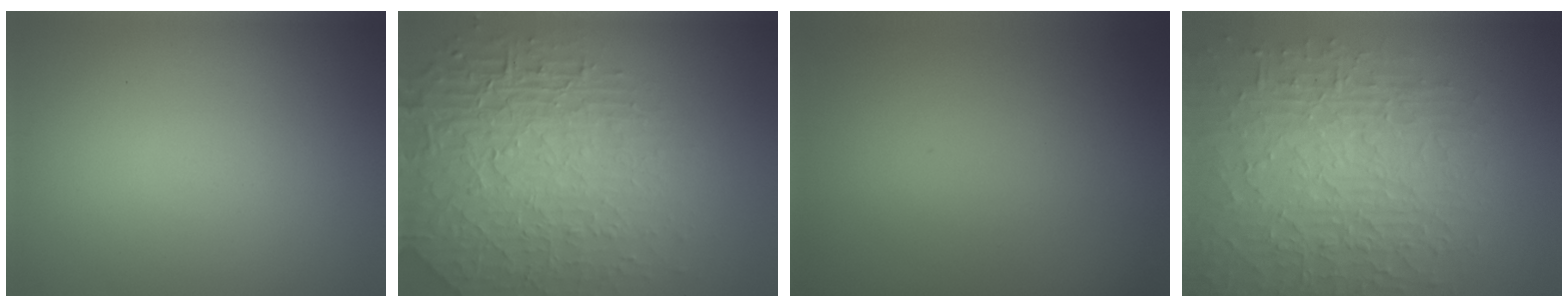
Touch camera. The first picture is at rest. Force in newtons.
{"total": 8.9, "press": 6.0, "slide": 6.5}
{"total": 0.0}
{"total": 8.8, "press": 6.1, "slide": 6.3}